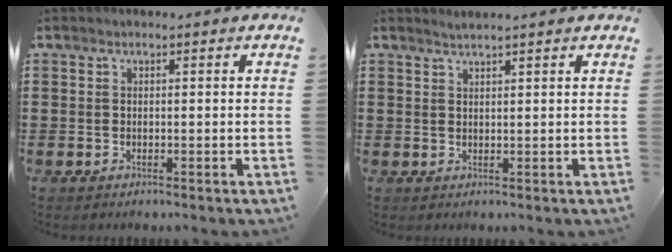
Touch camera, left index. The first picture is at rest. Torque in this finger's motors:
{"motor_torque": [-0.87, 0.90, -0.51, -0.10]}